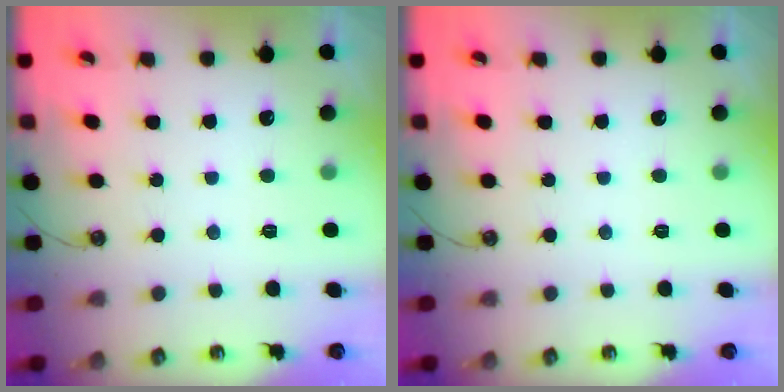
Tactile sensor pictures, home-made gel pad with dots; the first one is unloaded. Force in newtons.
{"total": 0.0}